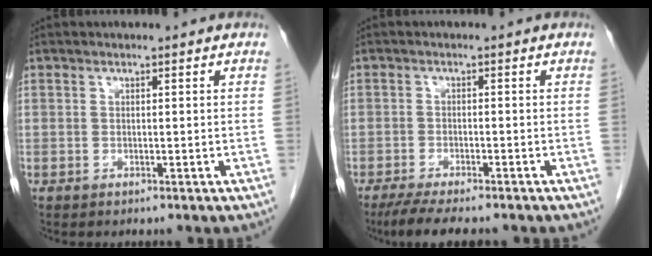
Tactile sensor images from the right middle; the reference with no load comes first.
{"total": 8.1, "force": [-6.7, 1.5, 4.3], "torque": [-0.064, -0.015, -0.104]}